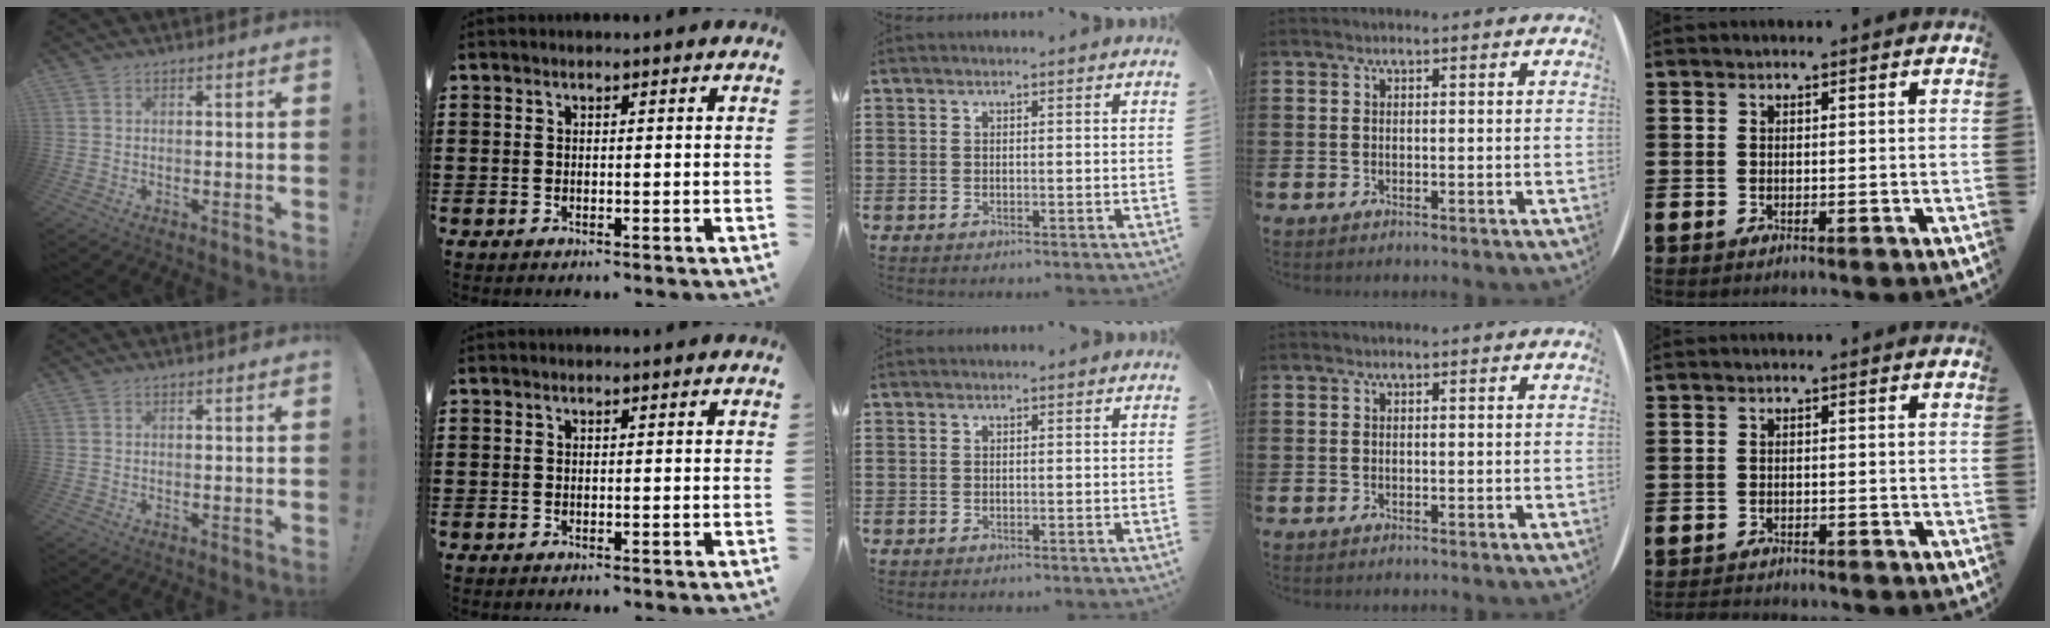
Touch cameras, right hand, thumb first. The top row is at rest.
{"little": {"total": 1.0, "force": [-1.0, 0.1, -0.1], "torque": [-0.003, 0.001, -0.021]}}